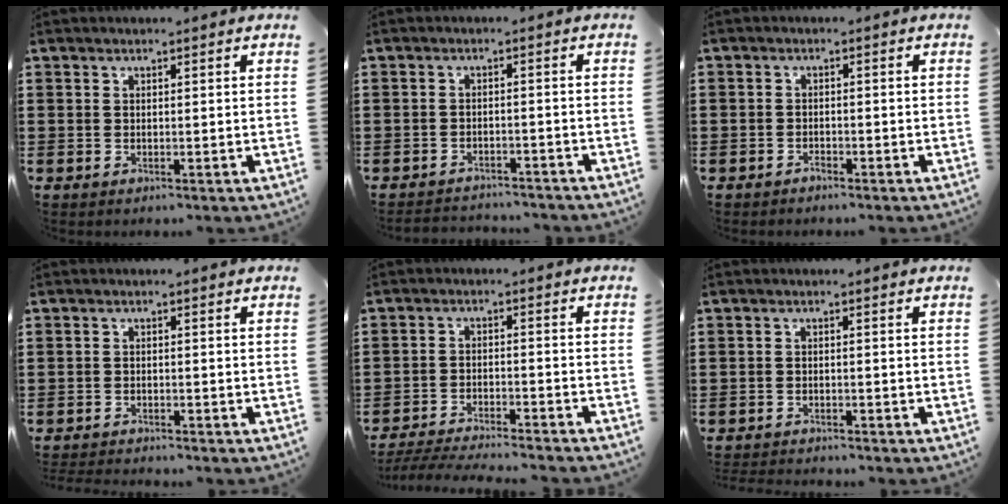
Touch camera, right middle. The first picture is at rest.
{"total": 2.4, "force": [-2.4, 0.3, 0.0], "torque": [-0.006, -0.002, -0.051]}
{"total": 1.3, "force": [-1.2, 0.5, 0.0], "torque": [-0.003, 0.003, -0.026]}
{"total": 1.9, "force": [-1.9, 0.2, -0.1], "torque": [-0.005, 0.001, -0.042]}
{"total": 4.5, "force": [-4.4, -0.1, 0.9], "torque": [-0.023, -0.005, -0.091]}
{"total": 1.9, "force": [-1.8, 0.2, -0.1], "torque": [-0.004, 0.001, -0.041]}